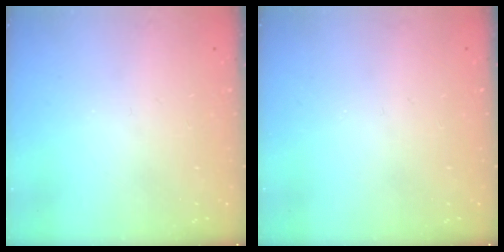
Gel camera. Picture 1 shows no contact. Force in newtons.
{"total": 0.0}